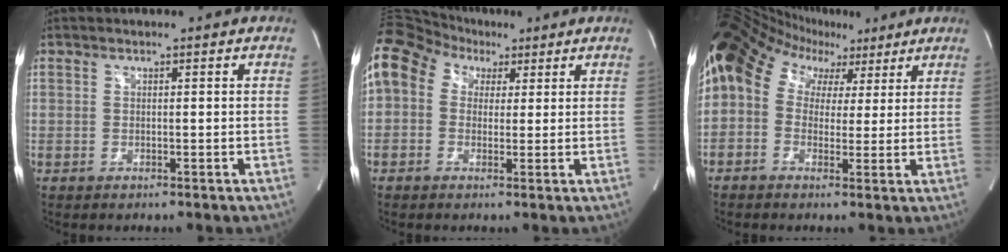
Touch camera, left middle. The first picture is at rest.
{"total": 14.3, "force": [6.0, 10.8, 7.2], "torque": [-0.192, 0.088, 0.110]}
{"total": 14.0, "force": [7.2, 9.4, 7.5], "torque": [-0.144, 0.086, 0.121]}